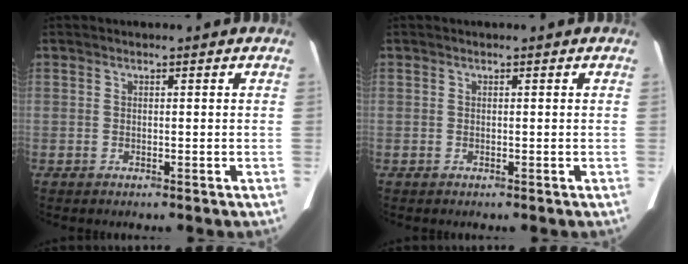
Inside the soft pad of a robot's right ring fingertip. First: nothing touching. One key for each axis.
{"total": 0.0}